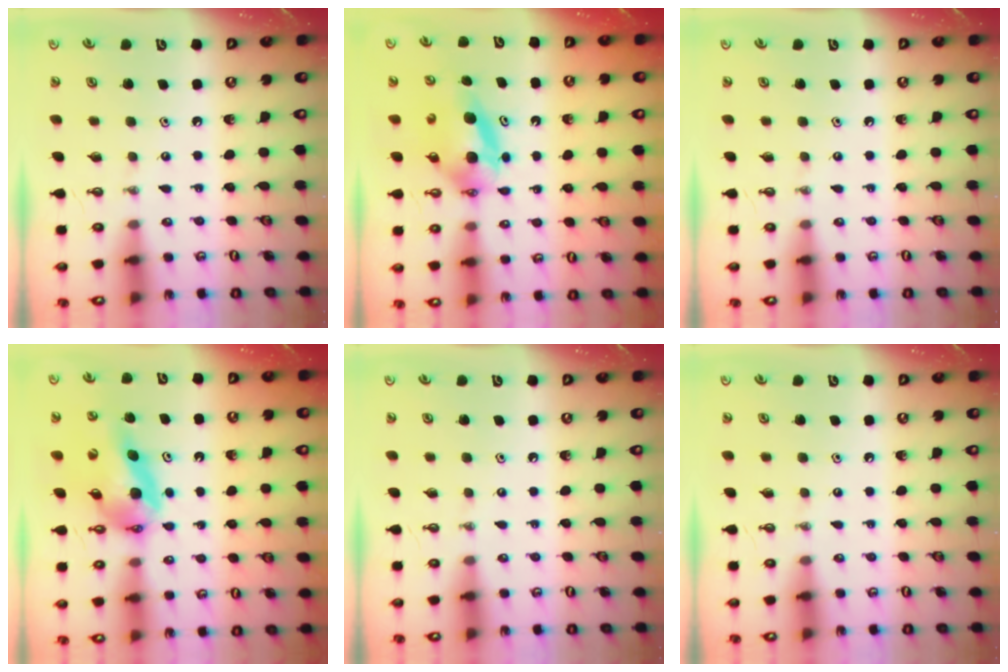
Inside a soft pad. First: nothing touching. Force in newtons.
{"total": 7.3, "press": 5.4, "slide": 4.9}
{"total": 0.0}
{"total": 11.1, "press": 11.0, "slide": 1.4}
{"total": 0.0}
{"total": 0.0}